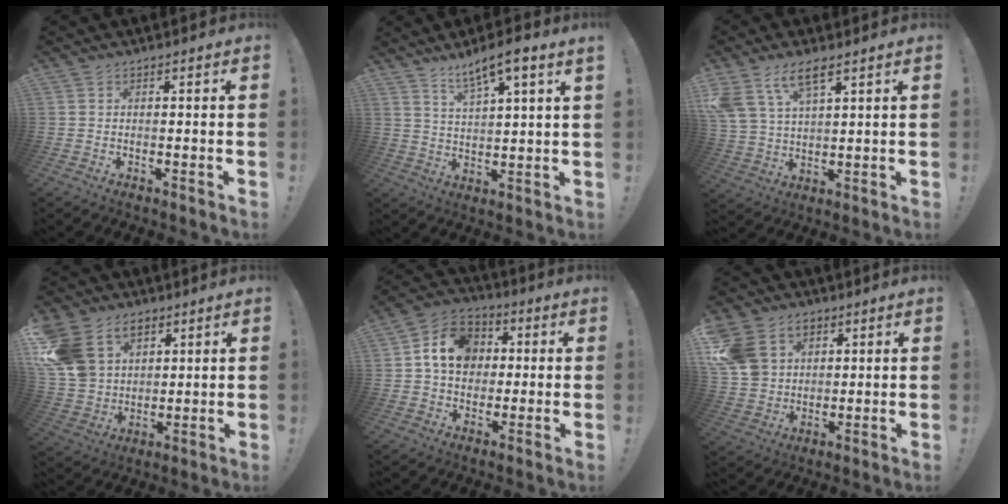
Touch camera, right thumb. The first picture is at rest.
{"total": 8.1, "force": [6.2, 0.6, 5.1], "torque": [-0.086, -0.033, 0.103]}
{"total": 9.4, "force": [6.2, 4.5, 5.4], "torque": [-0.111, -0.022, 0.119]}
{"total": 16.3, "force": [7.8, 12.3, 7.4], "torque": [-0.139, -0.033, 0.157]}
{"total": 13.9, "force": [2.7, 11.5, 7.3], "torque": [-0.099, 0.008, 0.059]}
{"total": 14.1, "force": [6.0, 11.2, 6.0], "torque": [-0.099, -0.019, 0.126]}